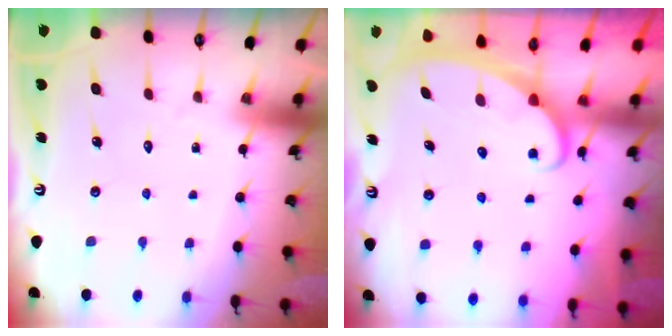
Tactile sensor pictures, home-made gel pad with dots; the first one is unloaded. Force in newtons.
{"total": 2.5, "press": 2.5, "slide": 0.4}